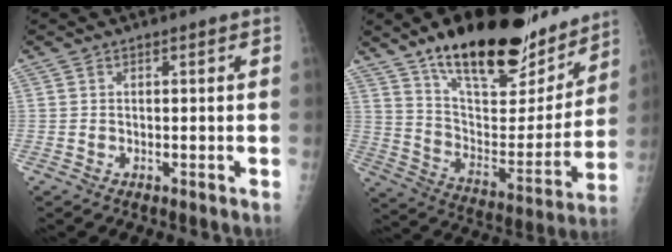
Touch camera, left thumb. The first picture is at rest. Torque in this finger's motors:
{"motor_torque": [0.65, 0.57, 1.38, -1.39, 0.15]}